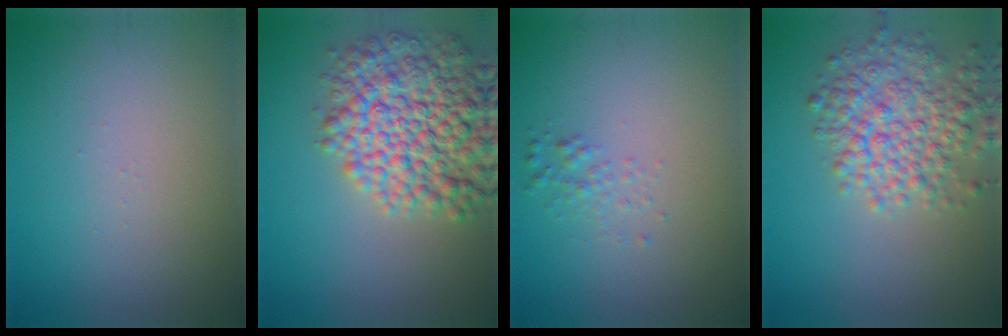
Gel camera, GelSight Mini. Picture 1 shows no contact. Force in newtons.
{"total": 9.6, "press": 9.6, "slide": 0.3}
{"total": 1.2, "press": 1.2, "slide": 0.0}
{"total": 5.7, "press": 5.7, "slide": 0.3}